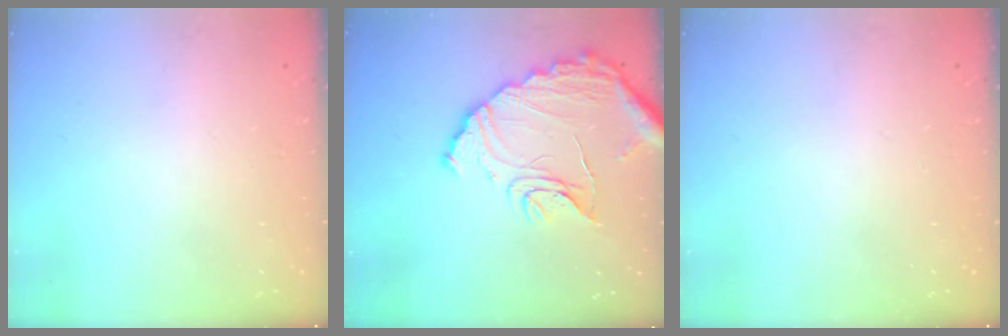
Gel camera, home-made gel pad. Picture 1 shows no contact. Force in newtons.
{"total": 15.0, "press": 15.0, "slide": 0.5}
{"total": 0.0}